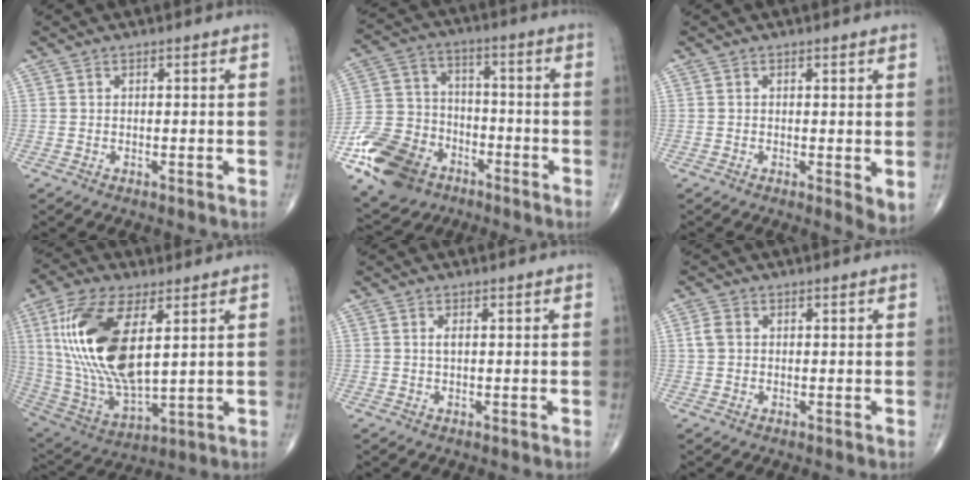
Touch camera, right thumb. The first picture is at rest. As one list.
[{"total": 16.8, "force": [-8.9, 11.9, 7.8], "torque": [-0.136, 0.048, -0.163]}, {"total": 3.0, "force": [0.0, 1.0, 2.8], "torque": [-0.042, -0.012, -0.002]}, {"total": 21.9, "force": [5.3, 9.8, 18.8], "torque": [-0.388, -0.026, 0.106]}, {"total": 1.0, "force": [0.2, 0.3, 0.9], "torque": [-0.019, -0.001, 0.002]}, {"total": 2.3, "force": [0.3, 1.8, 1.4], "torque": [-0.031, 0.007, 0.005]}]